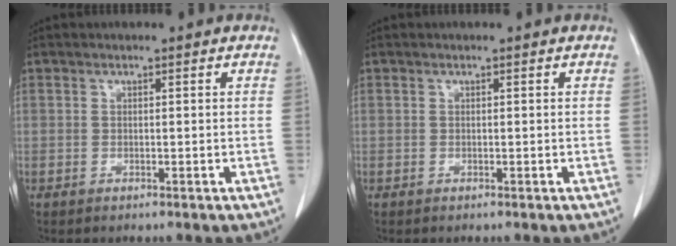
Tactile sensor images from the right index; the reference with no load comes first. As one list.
[{"total": 0.0}]